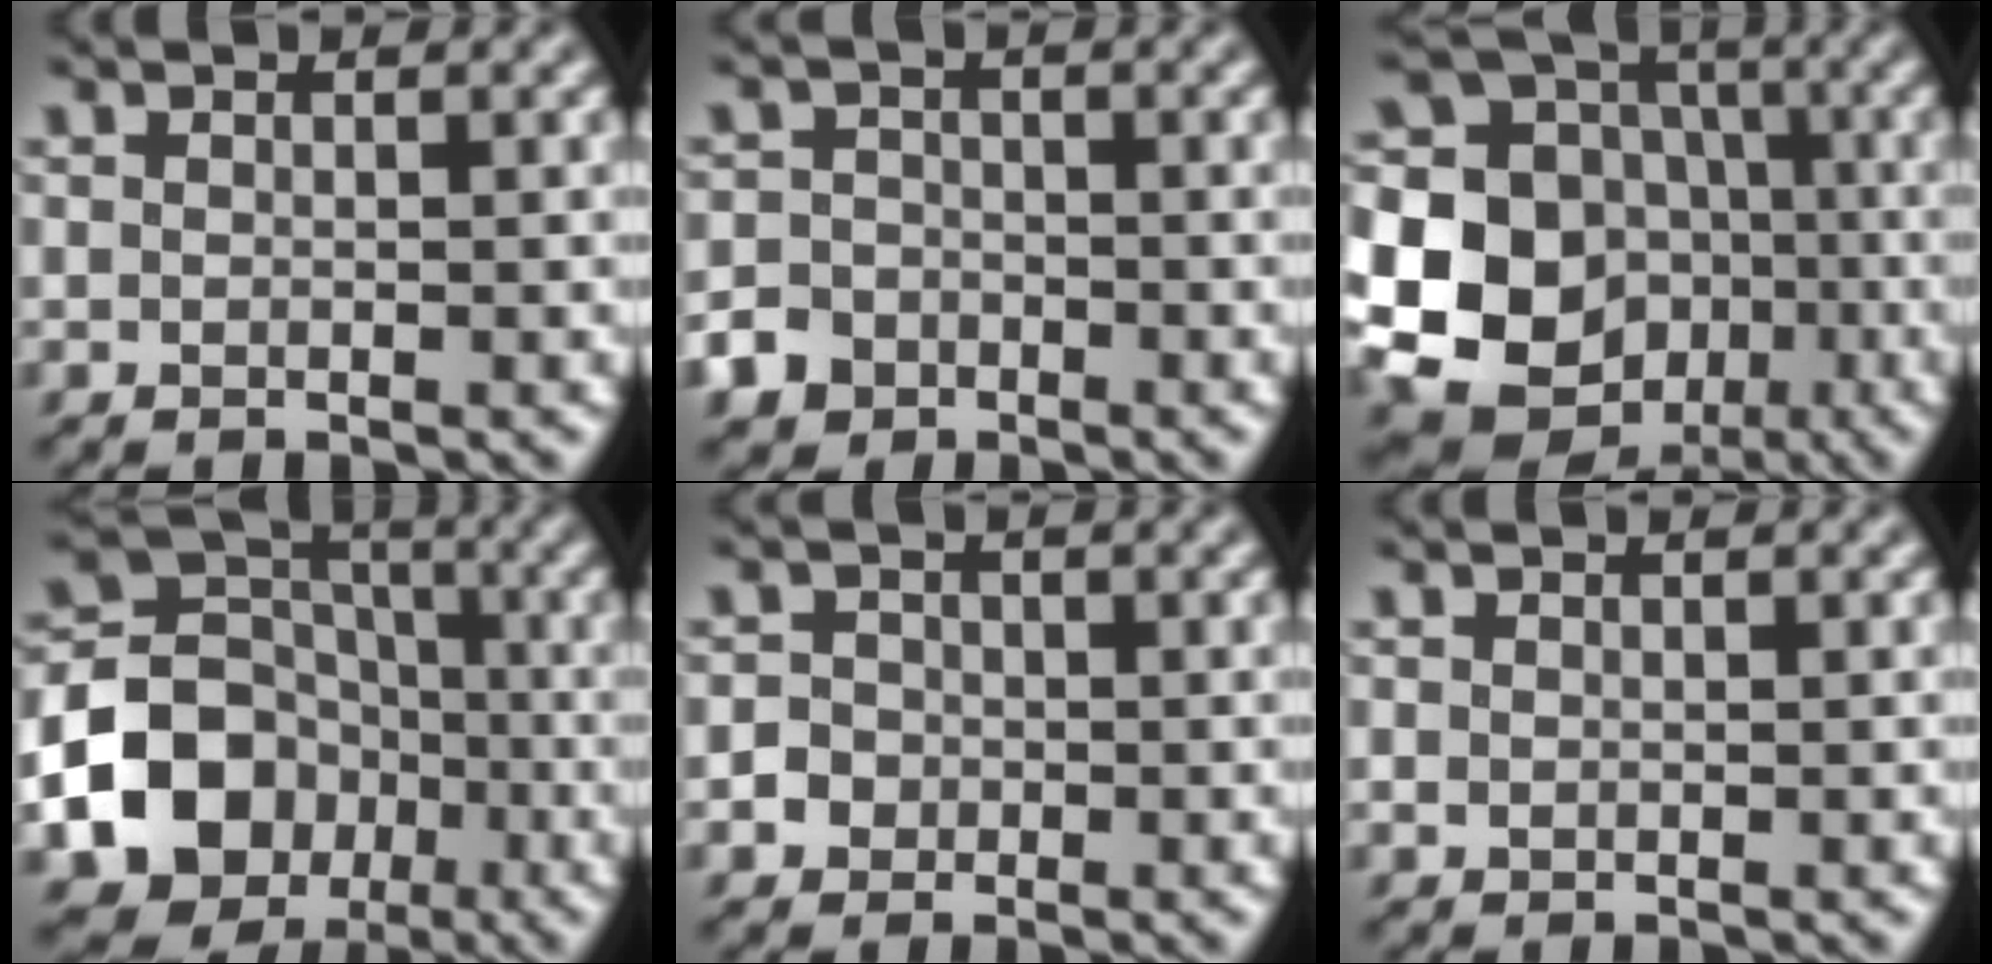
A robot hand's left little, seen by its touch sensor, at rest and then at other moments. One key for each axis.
{"total": 6.1, "fx": -3.8, "fy": 4.7, "fz": 1.1, "tx": -0.021, "ty": -0.017, "tz": -0.082}
{"total": 21.7, "fx": -4.9, "fy": 19.6, "fz": 7.8, "tx": -0.199, "ty": -0.014, "tz": -0.109}
{"total": 12.4, "fx": -4.7, "fy": 10.3, "fz": 5.0, "tx": -0.108, "ty": -0.015, "tz": -0.101}
{"total": 3.1, "fx": -1.0, "fy": 2.8, "fz": 0.7, "tx": 0.009, "ty": 0.010, "tz": -0.035}
{"total": 0.5, "fx": 0.0, "fy": 0.5, "fz": 0.2, "tx": -0.005, "ty": -0.001, "tz": 0.002}